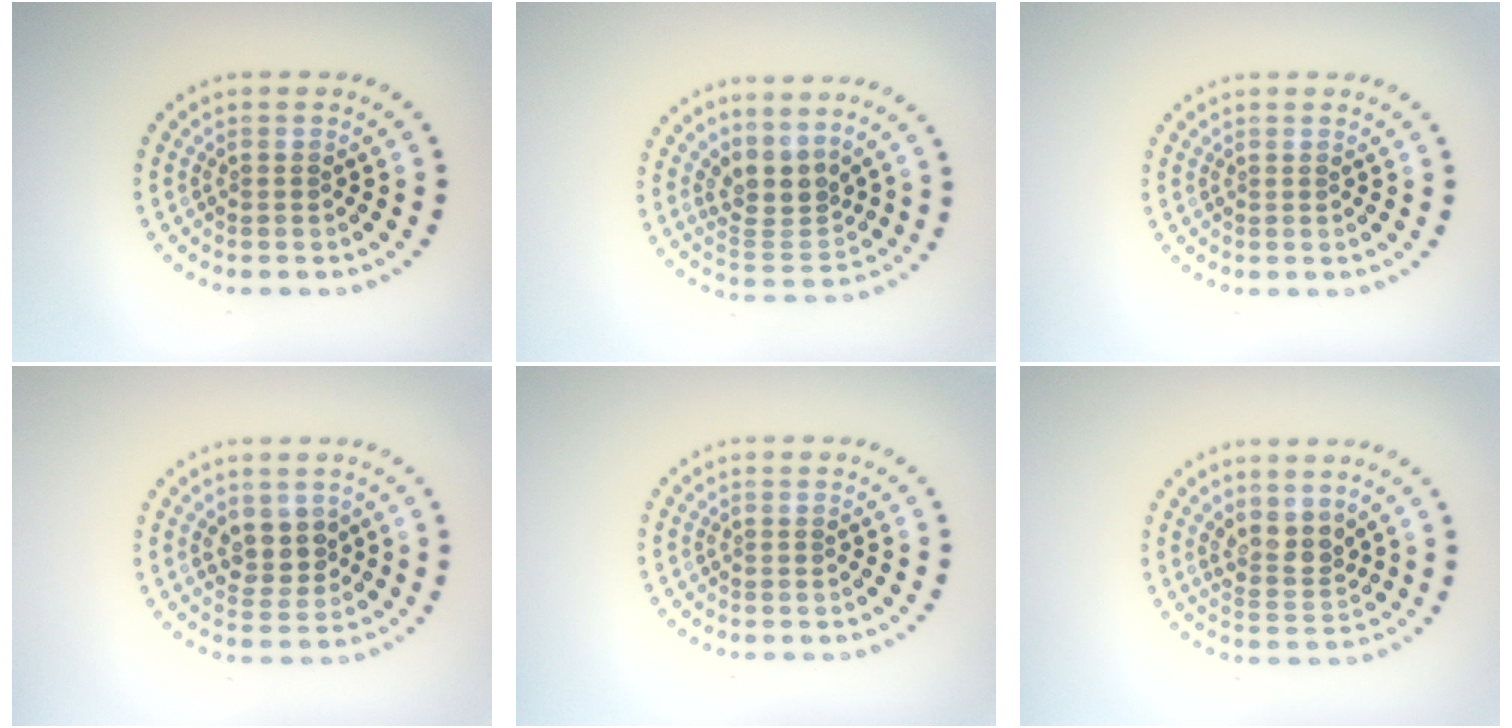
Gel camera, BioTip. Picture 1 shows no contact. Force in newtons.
{"total": 3.5, "press": 2.7, "slide": 2.2}
{"total": 0.0}
{"total": 3.0, "press": 2.8, "slide": 0.8}
{"total": 0.0}
{"total": 2.9, "press": 2.3, "slide": 1.8}